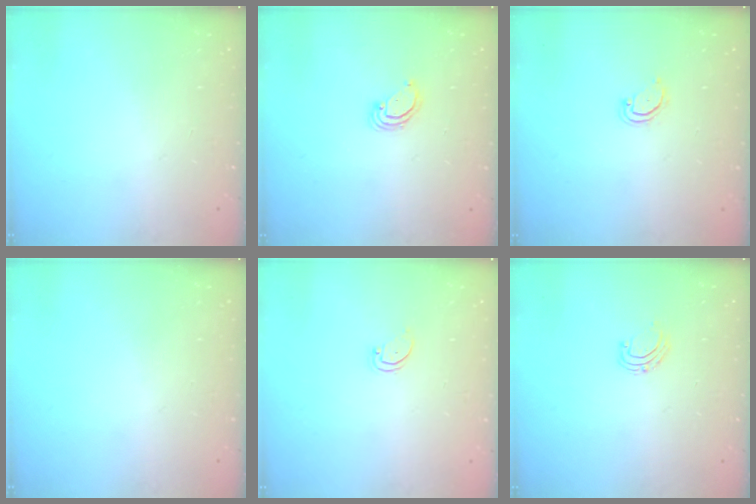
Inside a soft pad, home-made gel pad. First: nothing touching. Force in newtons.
{"total": 3.1, "press": 3.1, "slide": 0.3}
{"total": 3.3, "press": 3.3, "slide": 0.3}
{"total": 0.0}
{"total": 1.5, "press": 1.5, "slide": 0.1}
{"total": 4.7, "press": 4.7, "slide": 0.4}